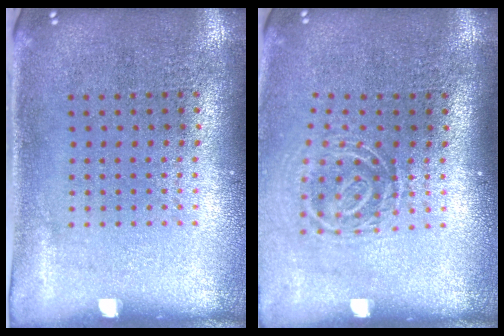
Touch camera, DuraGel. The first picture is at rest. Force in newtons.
{"total": 1.8, "press": 1.2, "slide": 1.4}